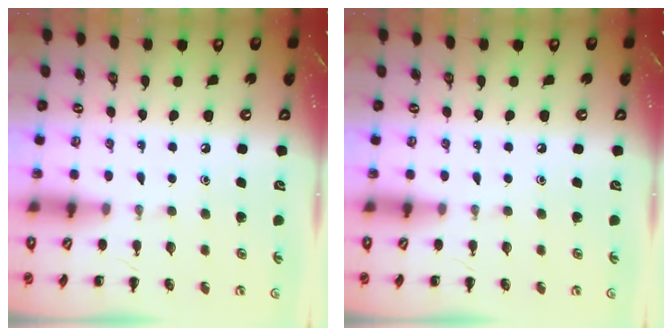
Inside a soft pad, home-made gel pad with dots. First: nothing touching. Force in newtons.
{"total": 0.0}